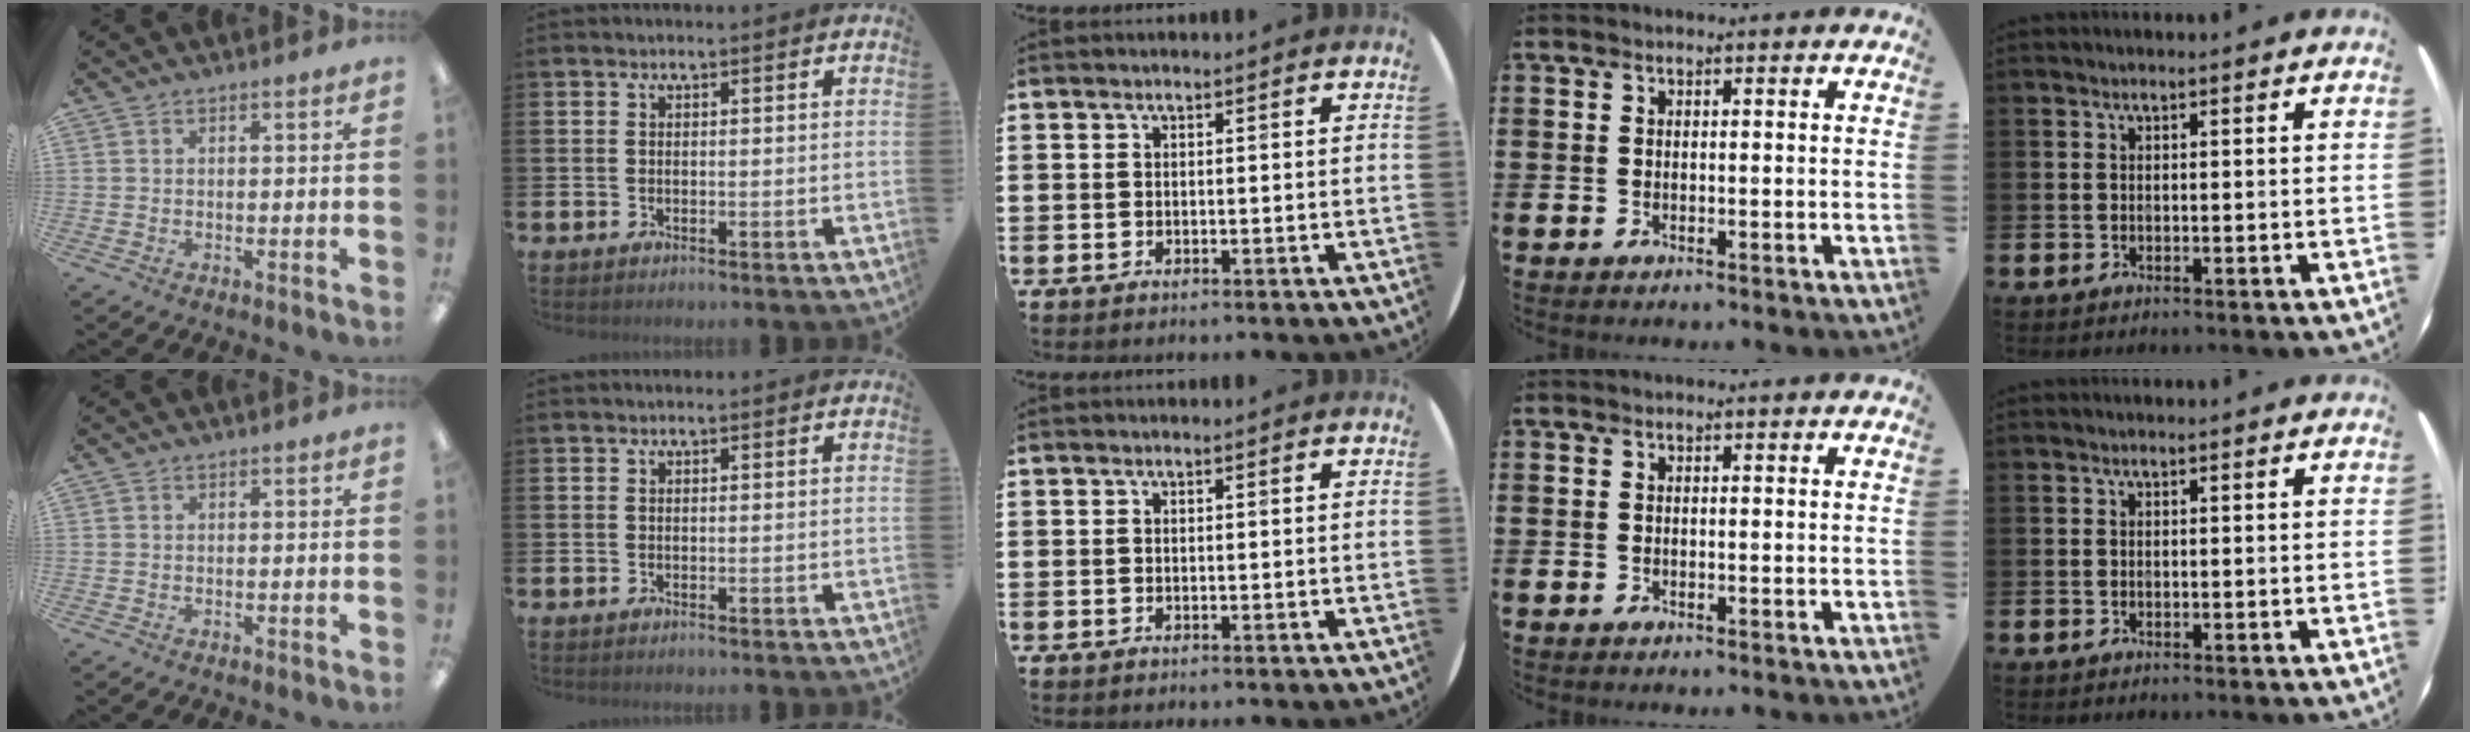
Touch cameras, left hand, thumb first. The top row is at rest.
{}